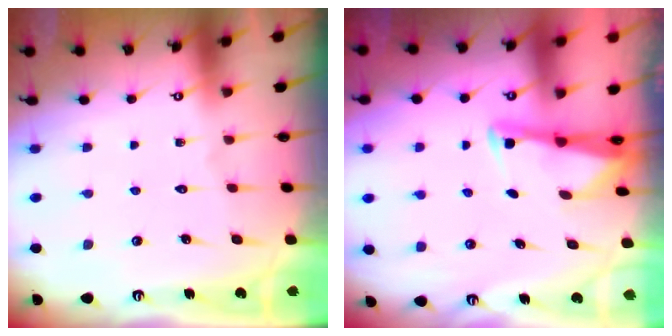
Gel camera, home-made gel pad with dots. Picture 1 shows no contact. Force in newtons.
{"total": 2.7, "press": 2.7, "slide": 0.3}